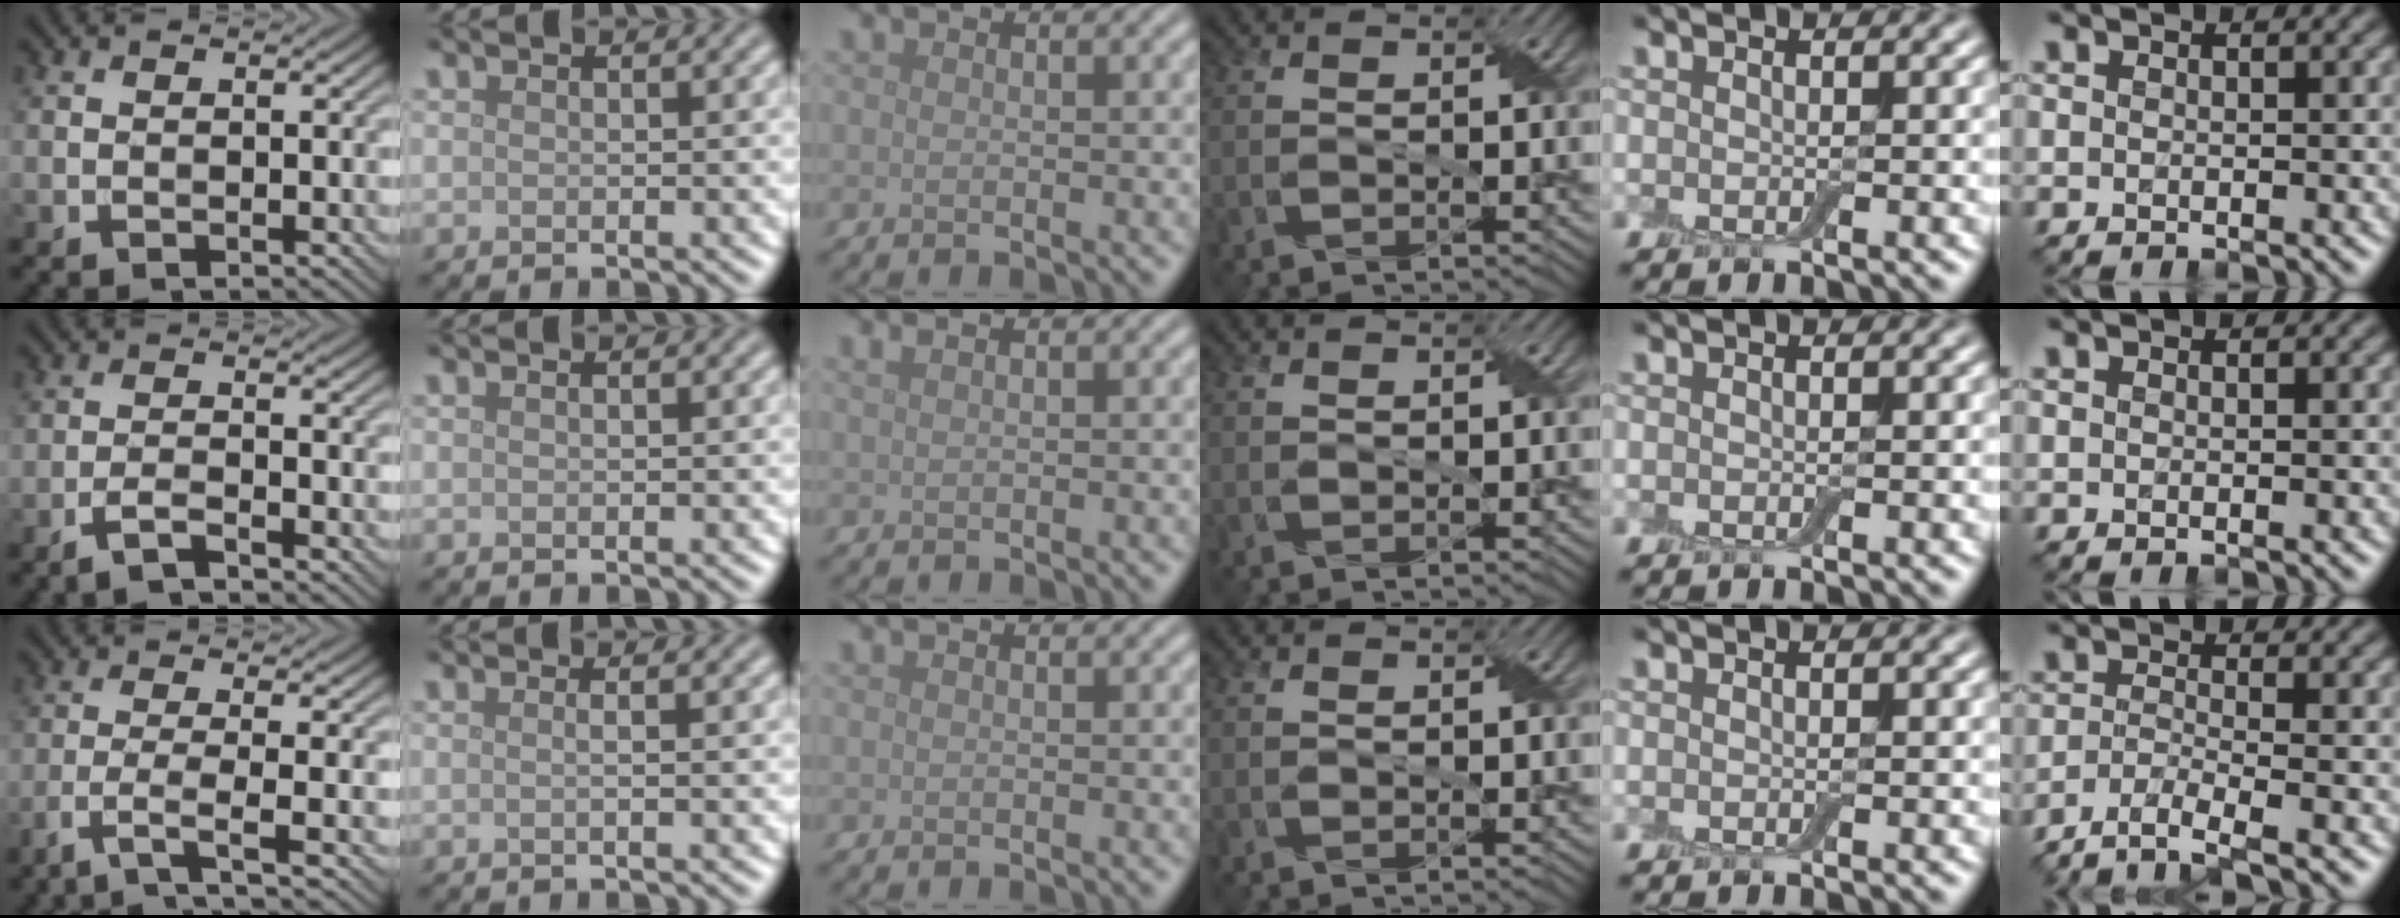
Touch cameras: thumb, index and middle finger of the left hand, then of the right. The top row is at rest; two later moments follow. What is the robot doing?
{"motion": "peel", "object": "bubble wrap"}